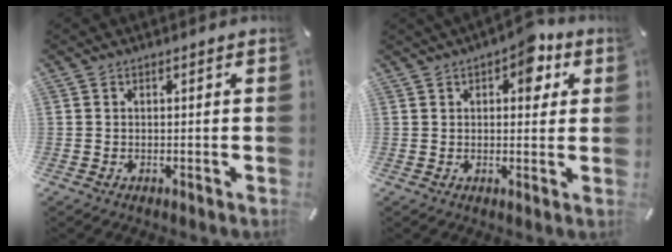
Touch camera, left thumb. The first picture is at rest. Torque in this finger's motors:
{"motor_torque": [1.34, 1.44, 0.96, -0.62, 0.23]}